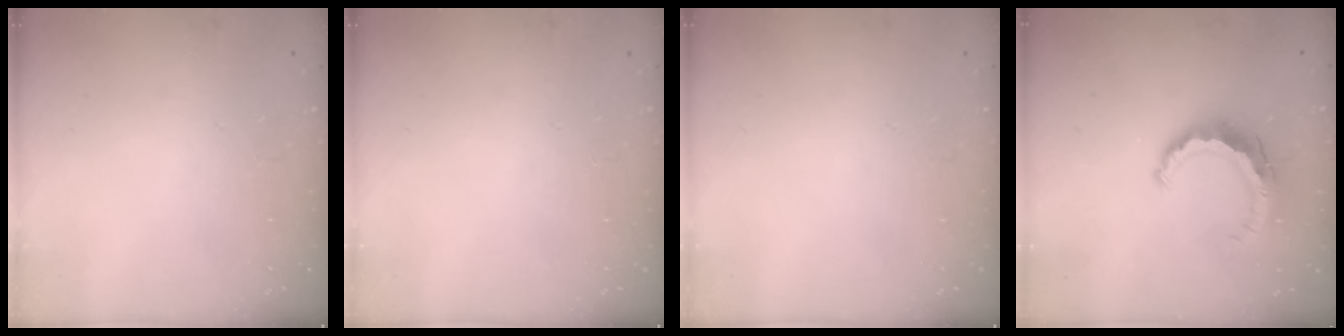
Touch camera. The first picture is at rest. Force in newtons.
{"total": 0.0}
{"total": 0.0}
{"total": 7.5, "press": 7.5, "slide": 0.2}